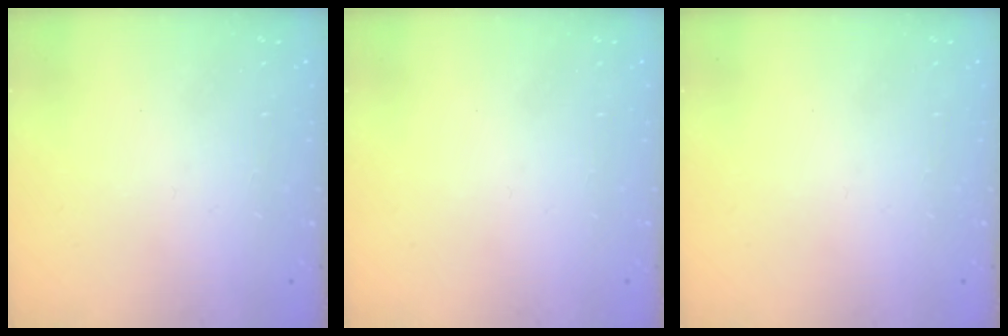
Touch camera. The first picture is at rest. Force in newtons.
{"total": 0.0}
{"total": 0.0}